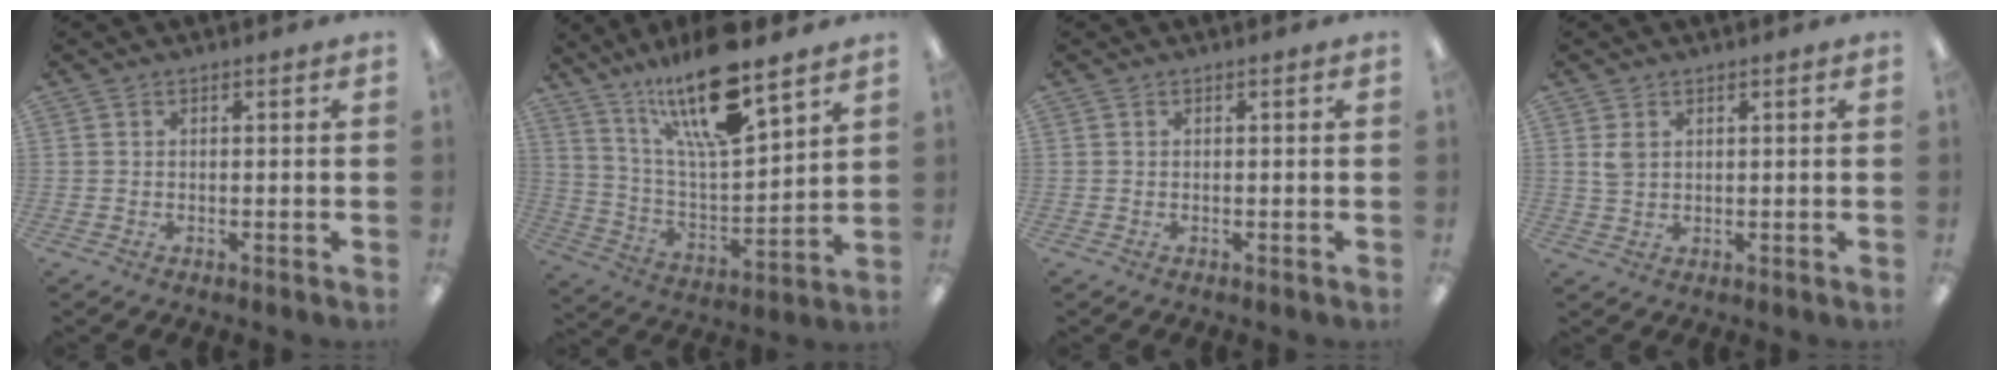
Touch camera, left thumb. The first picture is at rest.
{"total": 19.9, "force": [14.8, 4.5, 12.5], "torque": [-0.234, -0.082, 0.247]}
{"total": 0.0}
{"total": 2.6, "force": [1.3, 1.8, 1.4], "torque": [-0.025, -0.001, 0.021]}